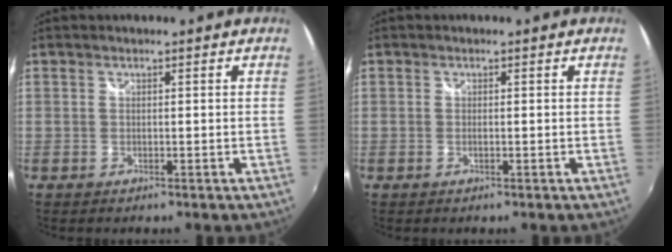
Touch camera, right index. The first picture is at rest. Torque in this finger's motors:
{"motor_torque": [-0.37, 0.07, -0.09, -0.01]}